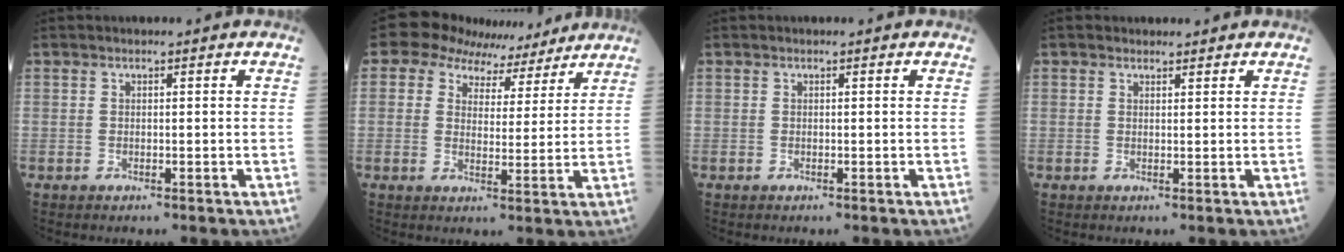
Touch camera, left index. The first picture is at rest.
{"total": 8.5, "force": [7.0, 4.6, 1.4], "torque": [-0.014, 0.018, 0.090]}
{"total": 0.0}
{"total": 1.0, "force": [0.9, 0.5, 0.0], "torque": [0.003, 0.000, 0.012]}